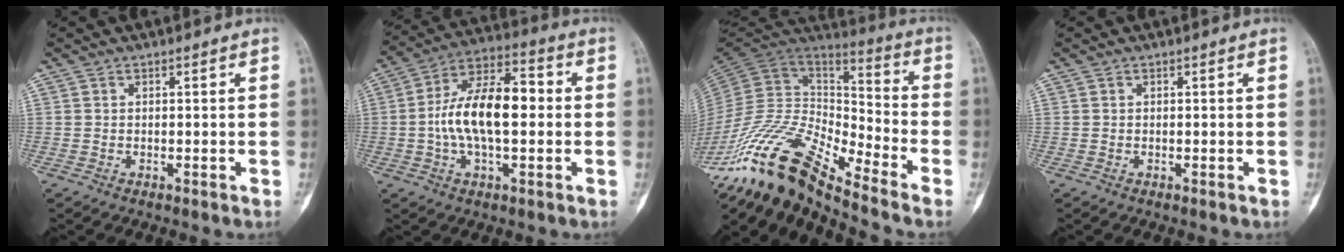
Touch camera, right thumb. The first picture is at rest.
{"total": 15.5, "force": [-0.3, 7.5, 13.6], "torque": [-0.236, 0.033, -0.014]}
{"total": 19.3, "force": [-14.6, 4.3, 11.9], "torque": [-0.225, 0.085, -0.278]}
{"total": 0.0}